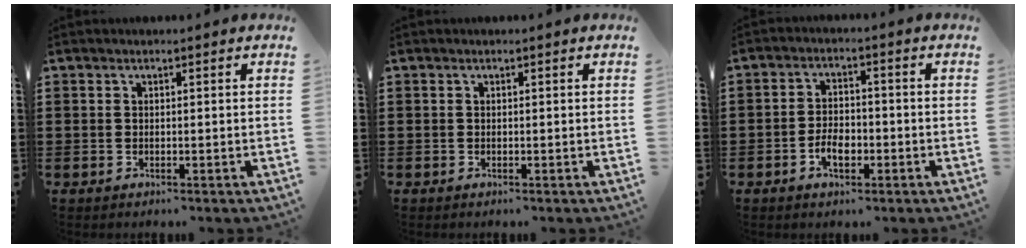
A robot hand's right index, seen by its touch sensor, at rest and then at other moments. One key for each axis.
{"total": 0.0}
{"total": 4.2, "fx": -1.7, "fy": 2.4, "fz": 3.0, "tx": -0.054, "ty": -0.001, "tz": -0.034}